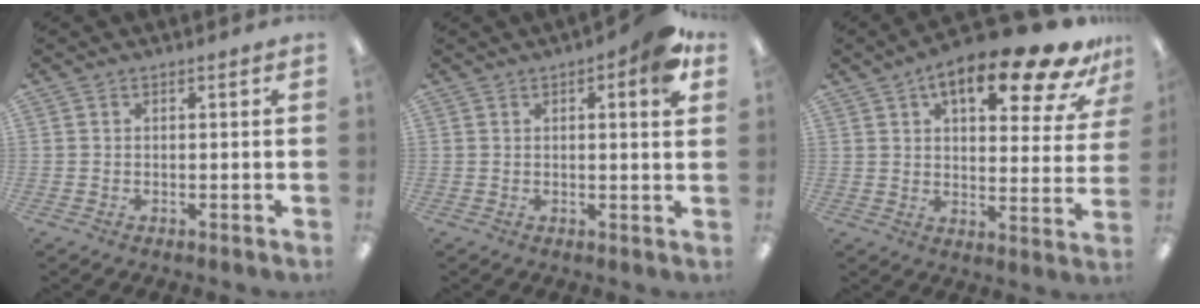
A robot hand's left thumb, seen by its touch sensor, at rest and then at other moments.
{"total": 6.1, "force": [2.9, 1.7, 5.1], "torque": [-0.064, -0.008, 0.042]}
{"total": 19.5, "force": [11.5, 7.1, 14.1], "torque": [-0.193, -0.060, 0.178]}